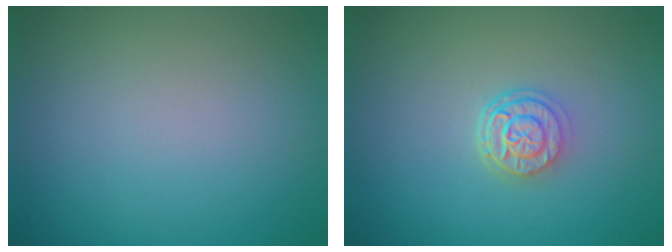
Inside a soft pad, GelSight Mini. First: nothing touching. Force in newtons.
{"total": 3.0, "press": 2.4, "slide": 1.9}